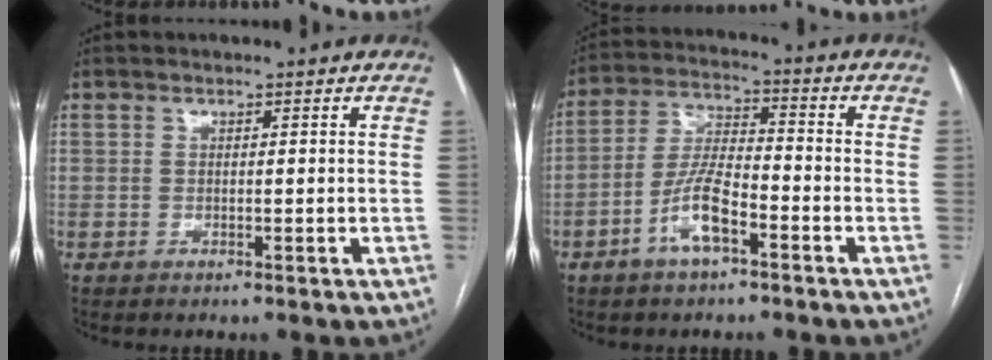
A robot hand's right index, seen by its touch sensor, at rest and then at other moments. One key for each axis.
{"total": 8.1, "fx": -3.9, "fy": 2.4, "fz": 6.7, "tx": -0.141, "ty": 0.010, "tz": -0.073}